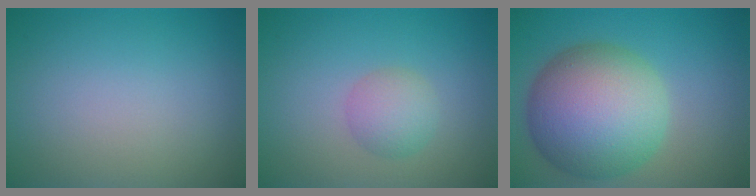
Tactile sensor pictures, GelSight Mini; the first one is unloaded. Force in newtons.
{"total": 2.5, "press": 2.5, "slide": 0.1}
{"total": 11.7, "press": 11.7, "slide": 0.3}